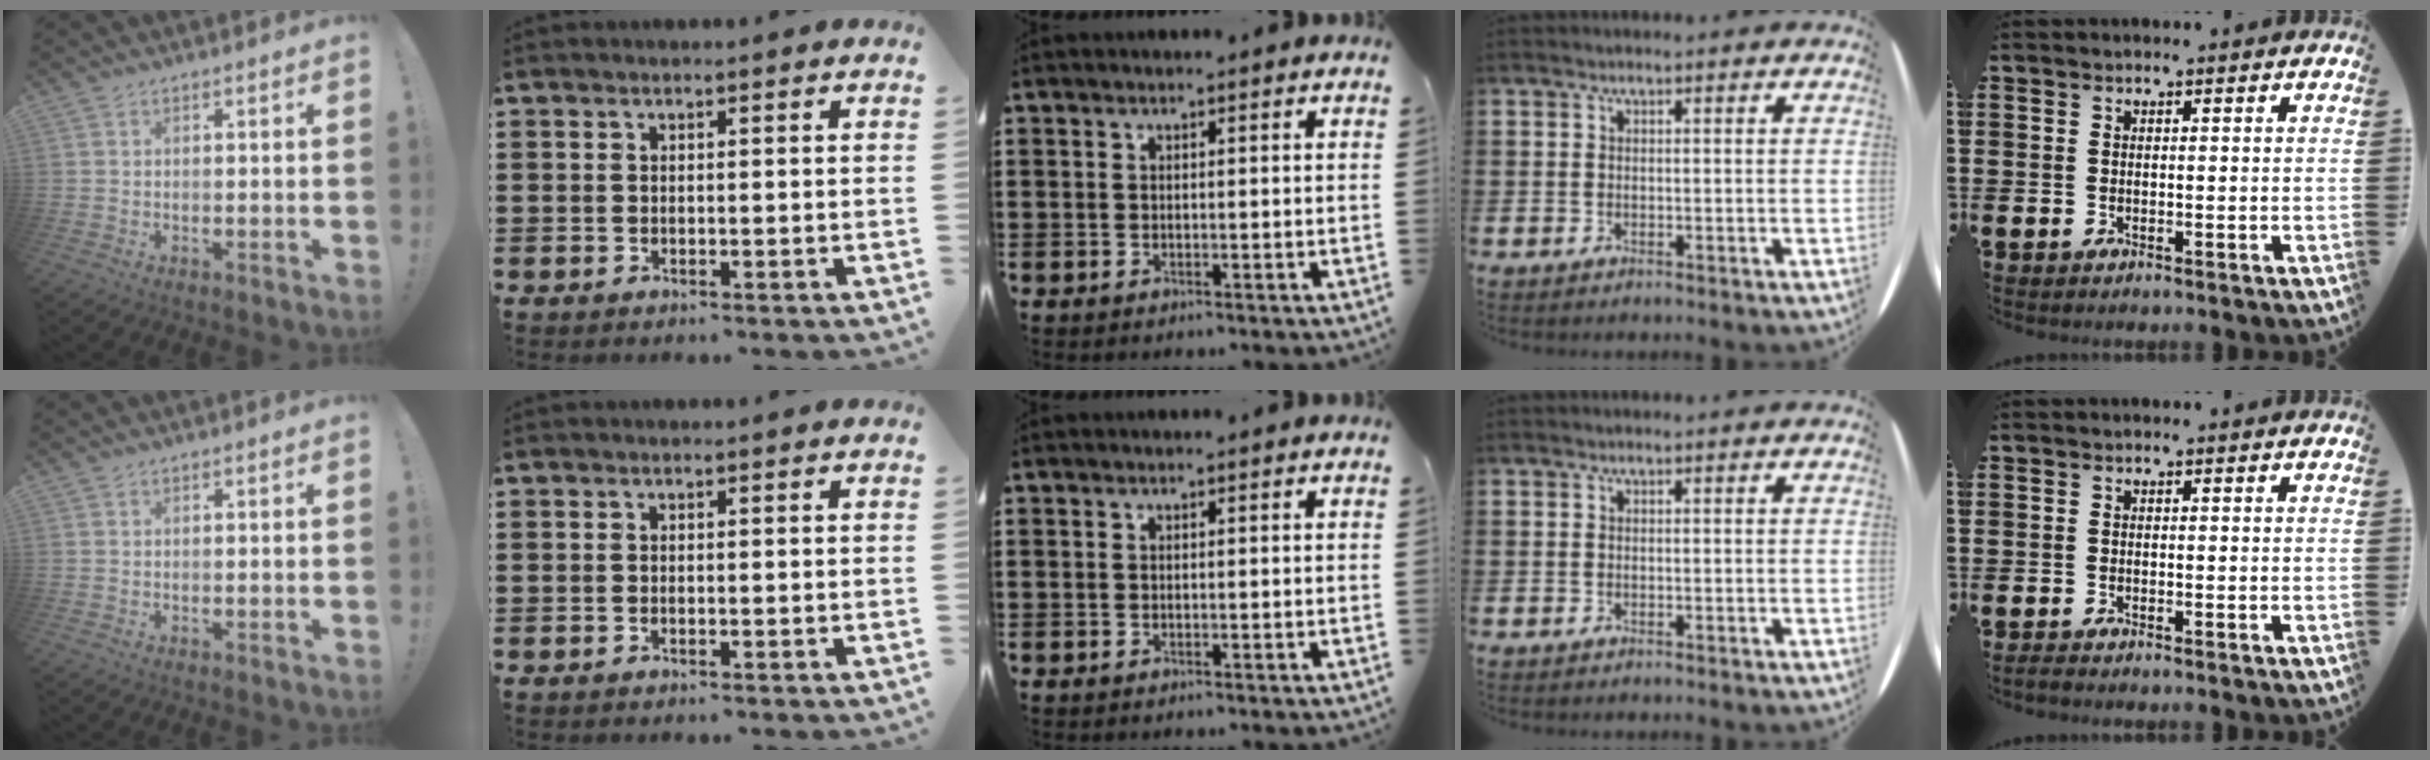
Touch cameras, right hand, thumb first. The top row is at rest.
{"little": {"total": 0.5, "force": [-0.4, 0.1, 0.3], "torque": [-0.006, -0.001, -0.009]}}